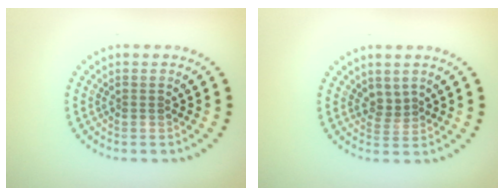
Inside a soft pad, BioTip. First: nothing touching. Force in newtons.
{"total": 1.3, "press": 1.0, "slide": 0.9}